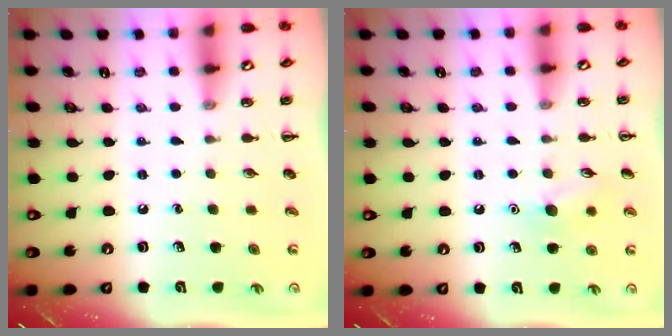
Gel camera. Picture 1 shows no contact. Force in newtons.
{"total": 7.5, "press": 7.3, "slide": 1.6}